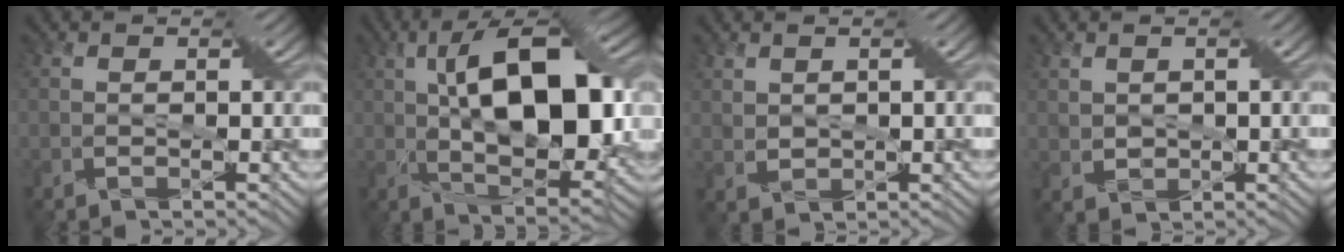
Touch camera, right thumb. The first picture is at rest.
{"total": 12.9, "force": [2.5, 4.9, 11.7], "torque": [-0.200, 0.012, 0.047]}
{"total": 1.6, "force": [1.2, 0.8, 0.6], "torque": [-0.038, -0.005, 0.033]}
{"total": 1.5, "force": [0.9, 1.1, 0.5], "torque": [-0.039, -0.008, 0.023]}